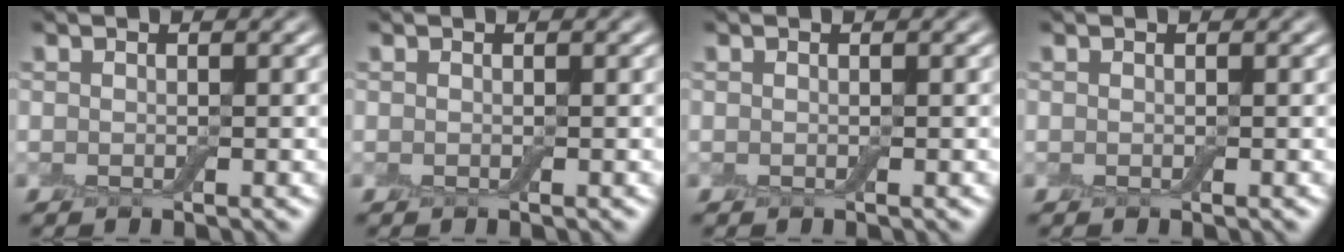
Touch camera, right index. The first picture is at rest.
{"total": 0.0}
{"total": 0.0}
{"total": 0.0}